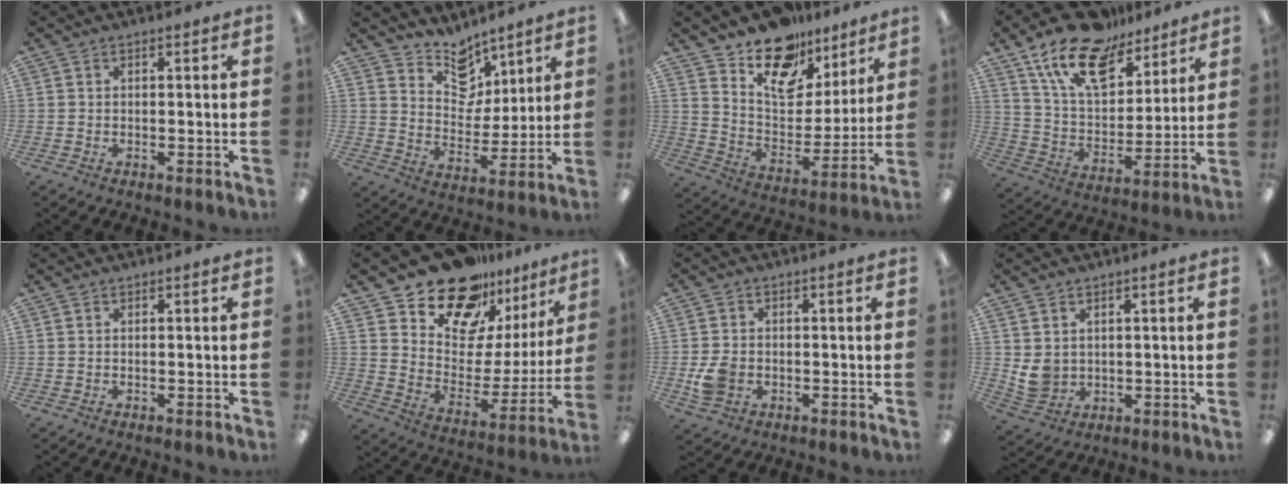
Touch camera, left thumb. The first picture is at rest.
{"total": 10.5, "force": [8.4, 5.9, 2.0], "torque": [-0.033, -0.065, 0.159]}
{"total": 16.0, "force": [11.4, 9.0, 6.8], "torque": [-0.112, -0.077, 0.207]}
{"total": 18.4, "force": [12.9, 9.3, 9.2], "torque": [-0.173, -0.071, 0.232]}
{"total": 0.0}
{"total": 19.6, "force": [15.9, 9.3, 6.5], "torque": [-0.117, -0.120, 0.283]}
{"total": 5.3, "force": [-1.2, 4.2, 3.0], "torque": [-0.054, 0.003, -0.021]}
{"total": 5.2, "force": [2.0, 4.3, 2.0], "torque": [-0.043, -0.008, 0.041]}